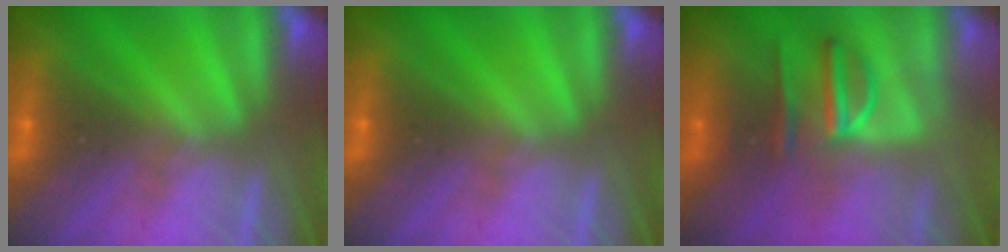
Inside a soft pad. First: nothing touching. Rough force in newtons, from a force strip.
{"total": 0.0}
{"total": 3.1}